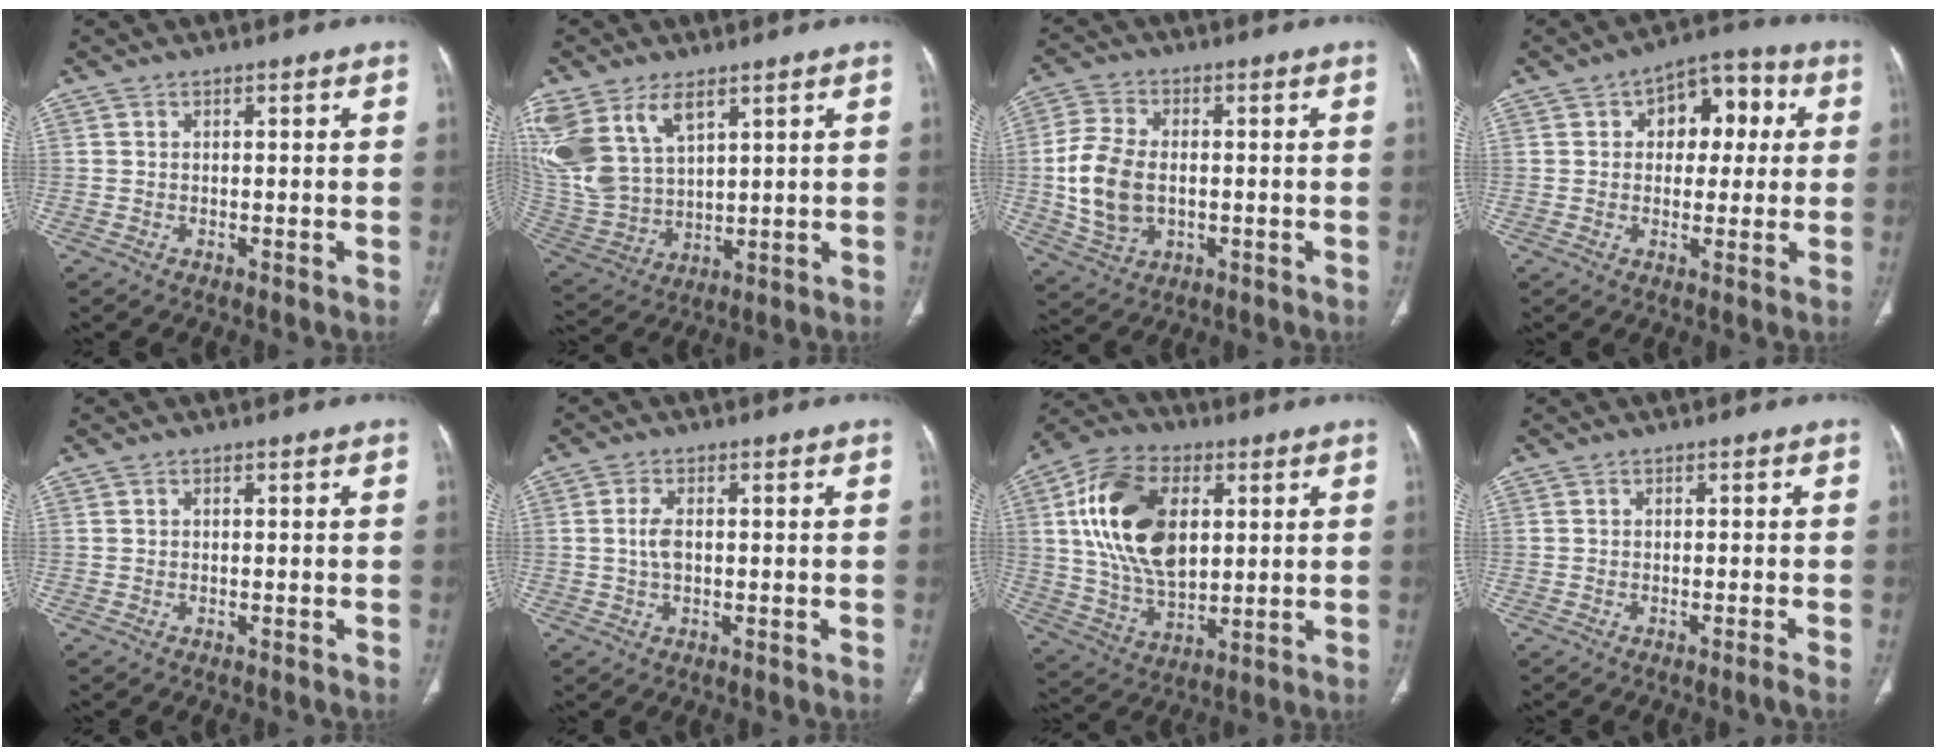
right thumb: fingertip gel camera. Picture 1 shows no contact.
{"total": 17.0, "force": [8.5, 10.0, 10.9], "torque": [-0.244, -0.019, 0.186]}
{"total": 11.7, "force": [-0.7, 7.8, 8.7], "torque": [-0.172, 0.005, -0.009]}
{"total": 10.6, "force": [2.5, 6.9, 7.7], "torque": [-0.062, 0.021, 0.030]}
{"total": 0.0}
{"total": 3.1, "force": [0.2, 1.7, 2.6], "torque": [-0.057, 0.004, 0.003]}
{"total": 19.8, "force": [4.6, 12.1, 14.9], "torque": [-0.256, -0.005, 0.088]}
{"total": 1.1, "force": [-0.8, -0.5, 0.6], "torque": [-0.015, 0.005, -0.014]}